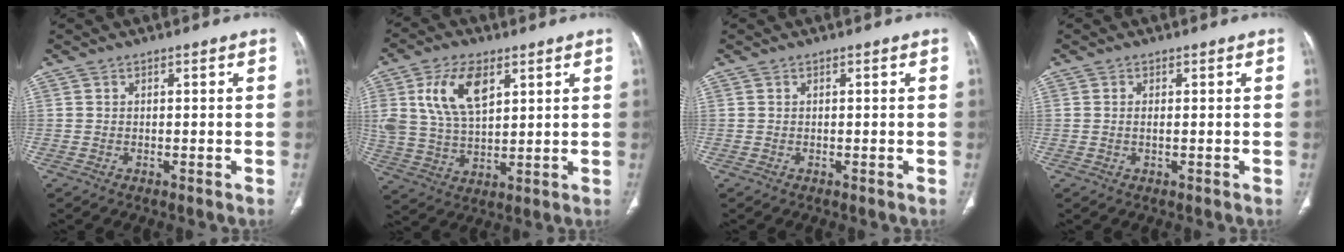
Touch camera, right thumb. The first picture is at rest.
{"total": 12.8, "force": [5.2, 6.9, 9.5], "torque": [-0.176, -0.014, 0.107]}
{"total": 0.0}
{"total": 0.9, "force": [0.2, 0.3, 0.8], "torque": [-0.020, 0.002, 0.005]}